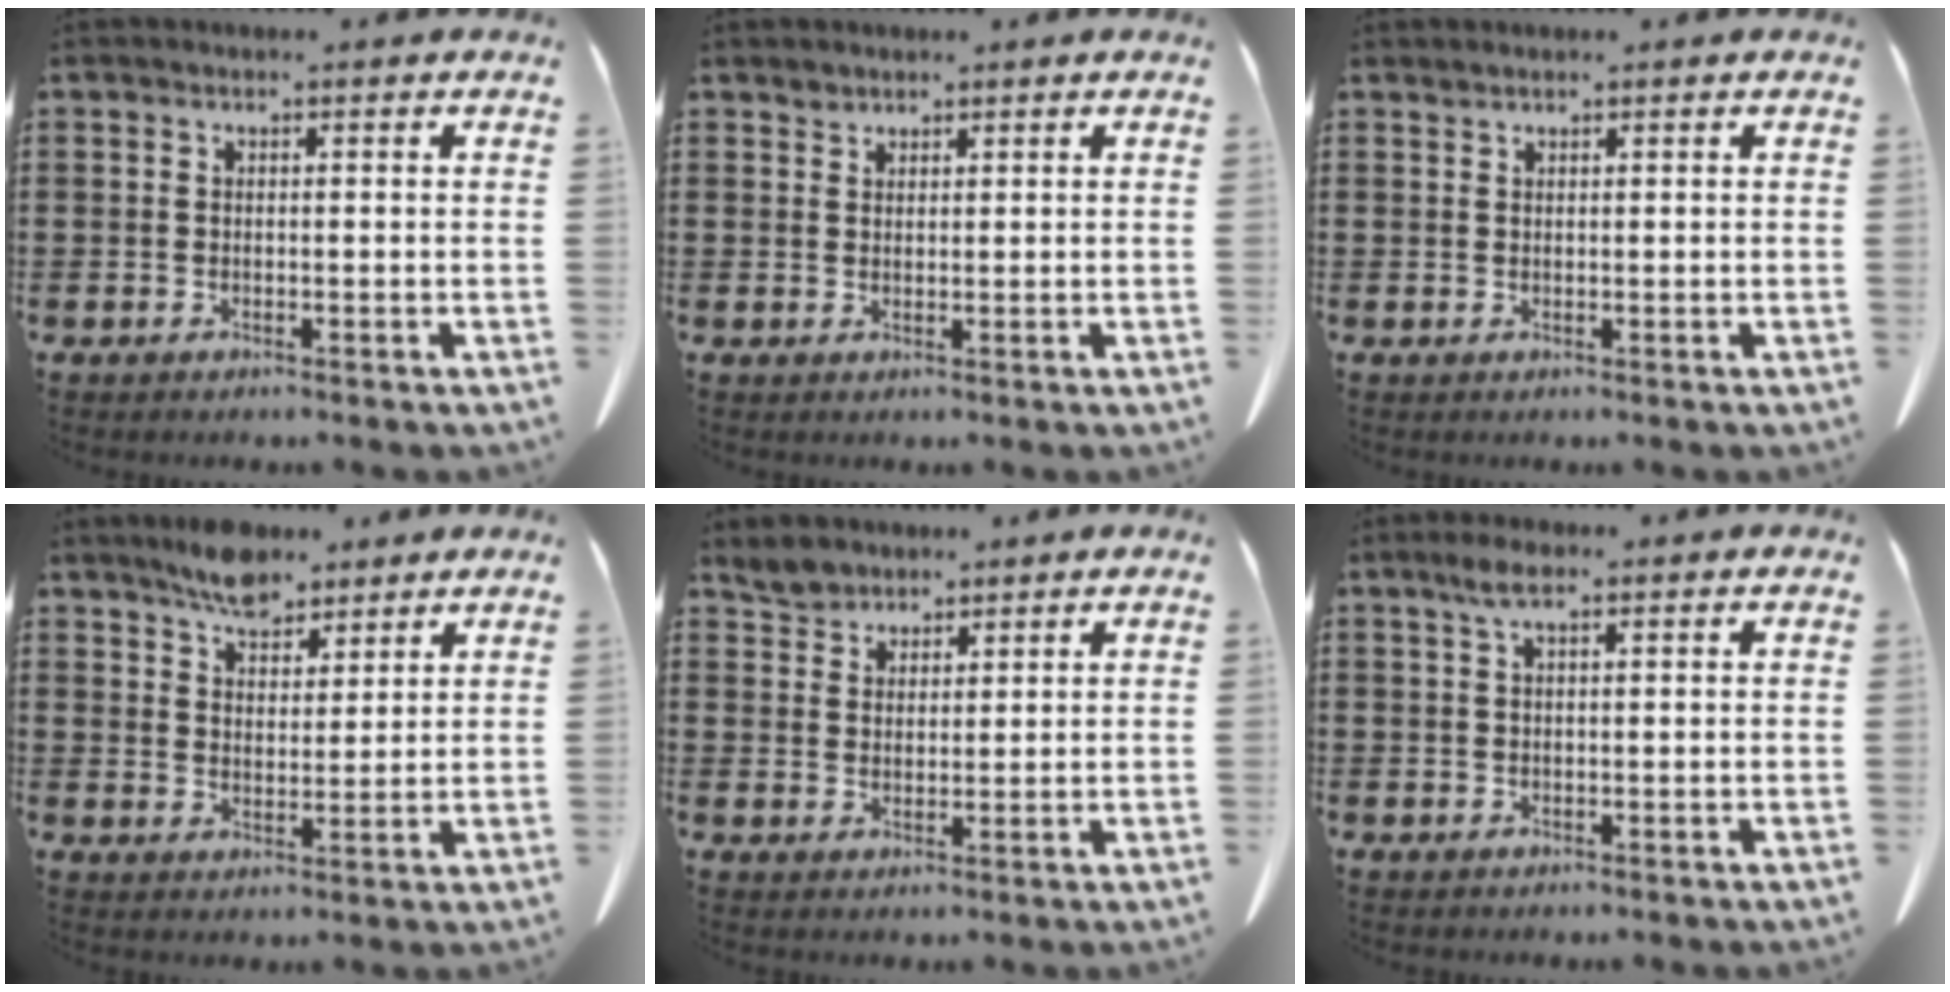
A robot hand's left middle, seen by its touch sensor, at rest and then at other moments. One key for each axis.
{"total": 1.2, "fx": 1.1, "fy": 0.4, "fz": 0.0, "tx": -0.004, "ty": -0.002, "tz": 0.022}
{"total": 0.7, "fx": 0.7, "fy": 0.0, "fz": 0.0, "tx": -0.003, "ty": -0.002, "tz": 0.015}
{"total": 5.8, "fx": 5.0, "fy": 2.3, "fz": 1.8, "tx": -0.049, "ty": -0.008, "tz": 0.095}
{"total": 3.4, "fx": 2.9, "fy": 1.6, "fz": 0.4, "tx": -0.019, "ty": 0.005, "tz": 0.058}
{"total": 2.6, "fx": 1.3, "fy": 0.6, "fz": 2.2, "tx": -0.047, "ty": 0.003, "tz": 0.022}